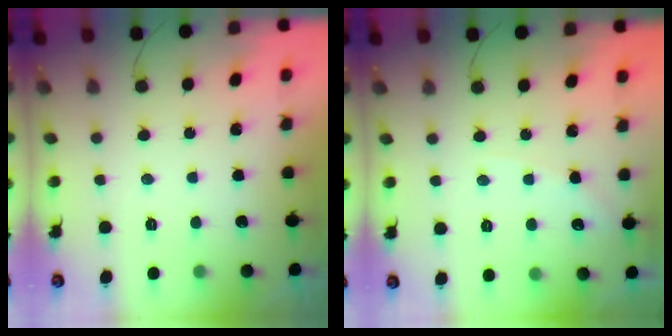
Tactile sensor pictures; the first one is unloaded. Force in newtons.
{"total": 4.1, "press": 4.1, "slide": 0.6}